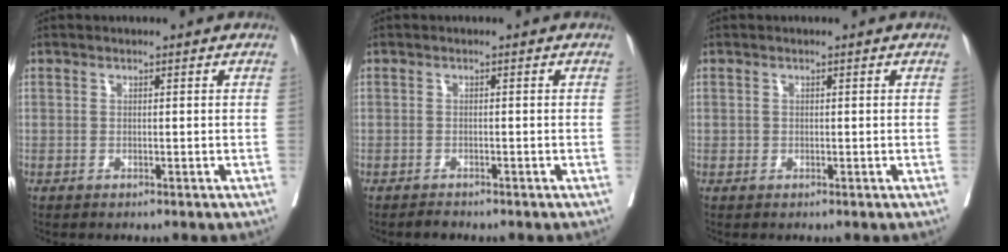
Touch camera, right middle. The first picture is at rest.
{"total": 0.9, "force": [-0.9, 0.2, 0.1], "torque": [-0.002, 0.000, -0.012]}
{"total": 0.0}